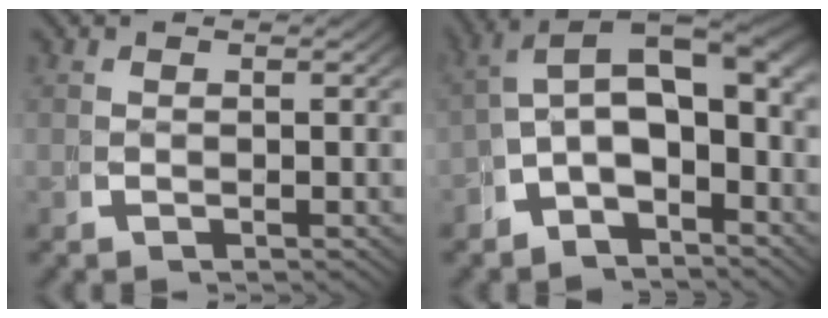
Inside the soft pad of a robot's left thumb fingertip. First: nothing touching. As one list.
[{"total": 10.8, "force": [0.1, 7.6, 7.6], "torque": [-0.116, -0.006, -0.016]}]